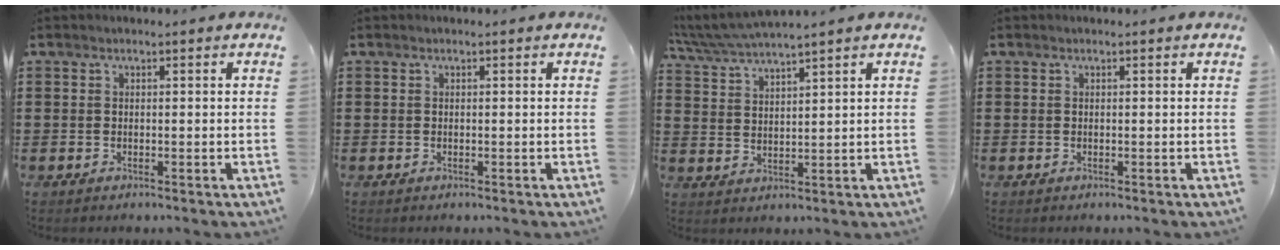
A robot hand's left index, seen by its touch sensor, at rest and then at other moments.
{"total": 0.0}
{"total": 4.0, "force": [3.8, -0.2, 1.4], "torque": [-0.041, -0.015, 0.066]}
{"total": 0.0}